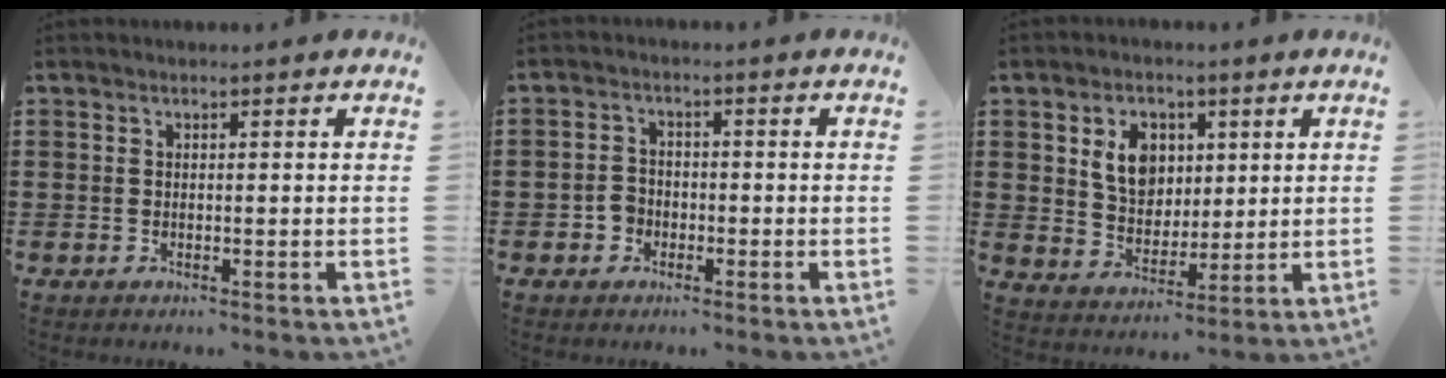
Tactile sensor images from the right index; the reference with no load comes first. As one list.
[{"total": 2.5, "force": [-1.3, 1.9, 0.9], "torque": [-0.022, 0.003, -0.027]}, {"total": 7.3, "force": [2.4, 5.6, 4.1], "torque": [-0.086, 0.014, 0.039]}]